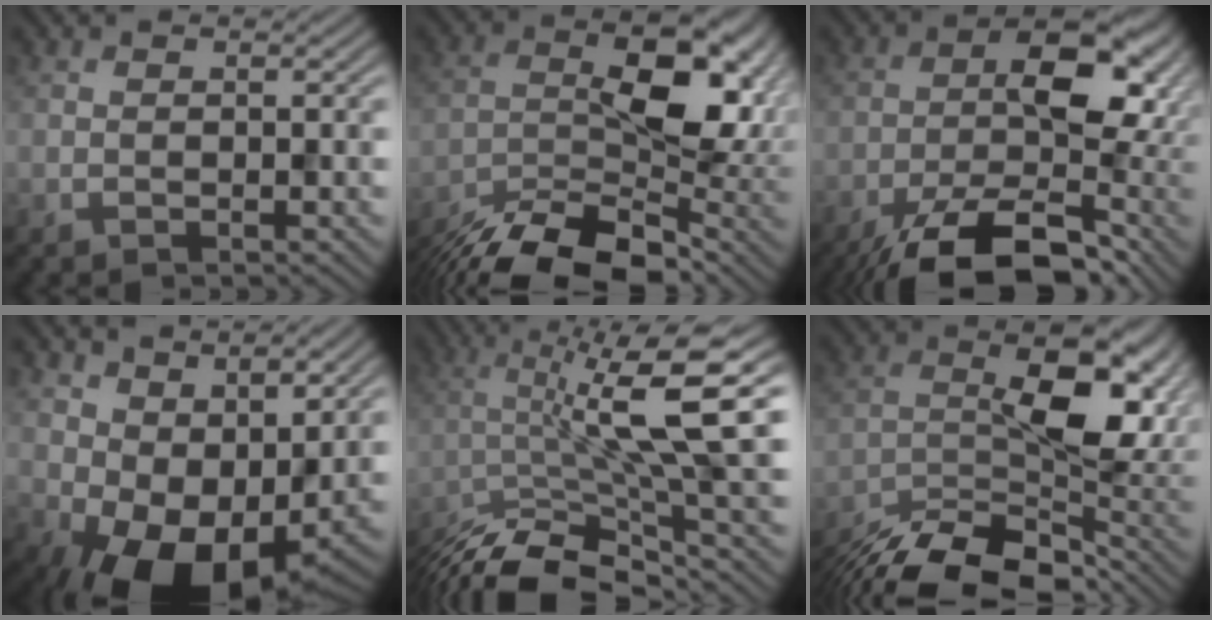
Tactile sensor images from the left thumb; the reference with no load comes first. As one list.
[{"total": 15.6, "force": [-7.9, 6.9, 11.5], "torque": [-0.192, -0.020, -0.134]}, {"total": 16.0, "force": [-6.7, 7.2, 12.6], "torque": [-0.191, -0.012, -0.125]}, {"total": 12.0, "force": [1.0, 7.8, 9.2], "torque": [-0.148, -0.026, 0.027]}, {"total": 12.8, "force": [-5.1, 2.3, 11.5], "torque": [-0.187, 0.013, -0.091]}, {"total": 14.3, "force": [-7.7, 5.5, 10.7], "torque": [-0.184, -0.016, -0.134]}]